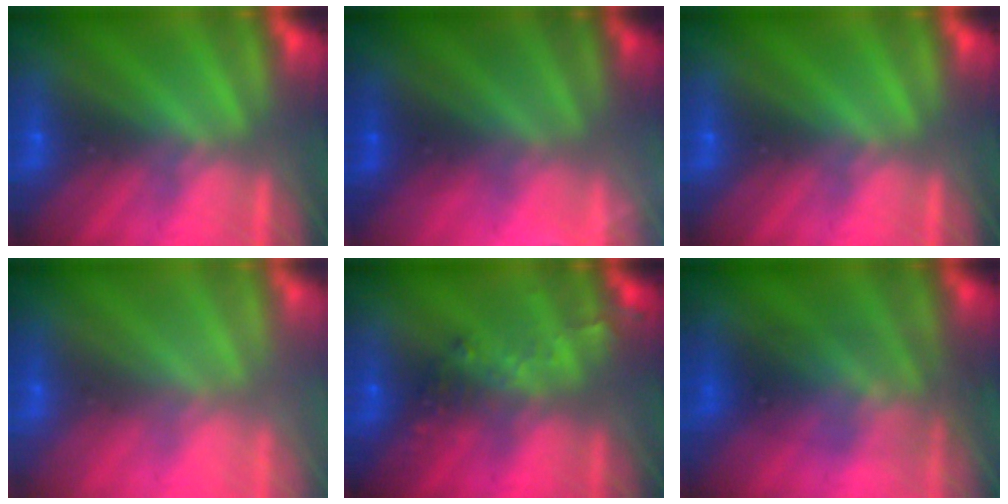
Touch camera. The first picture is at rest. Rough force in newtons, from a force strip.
{"total": 3.1}
{"total": 0.0}
{"total": 2.8}
{"total": 2.8}
{"total": 1.6}